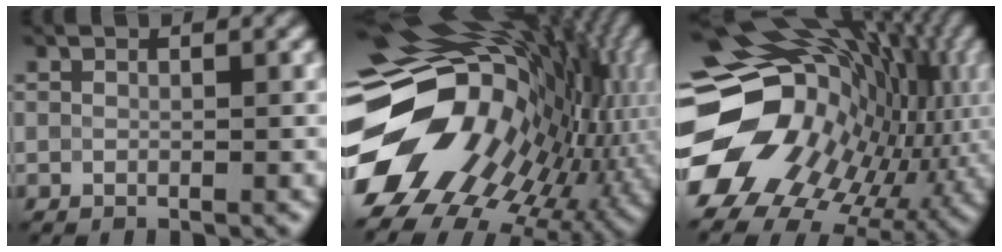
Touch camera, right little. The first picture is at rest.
{"total": 19.0, "force": [-1.2, 12.5, 14.2], "torque": [-0.280, -0.027, -0.005]}
{"total": 19.5, "force": [-0.5, 14.5, 13.0], "torque": [-0.255, -0.027, 0.014]}